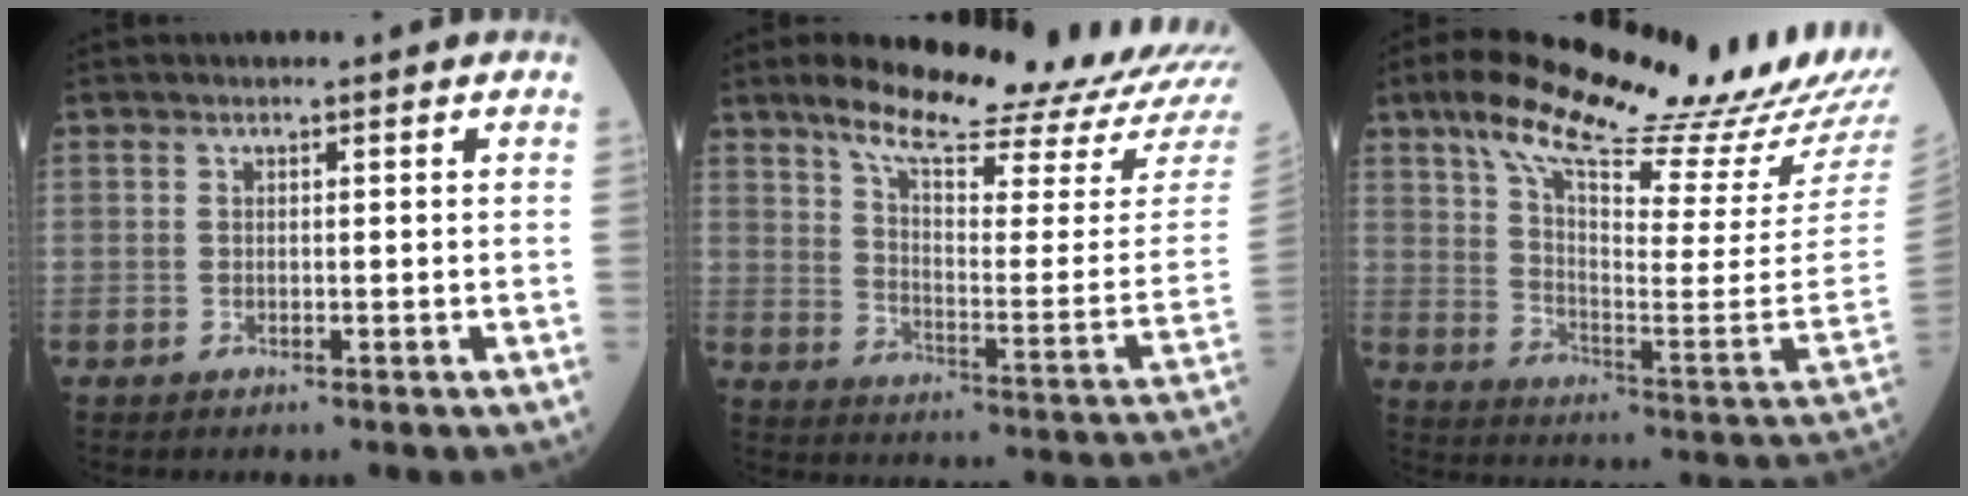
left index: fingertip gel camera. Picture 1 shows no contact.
{"total": 21.2, "force": [18.5, 1.3, 10.5], "torque": [-0.161, -0.072, 0.244]}
{"total": 27.5, "force": [22.2, 3.1, 15.9], "torque": [-0.260, -0.046, 0.303]}